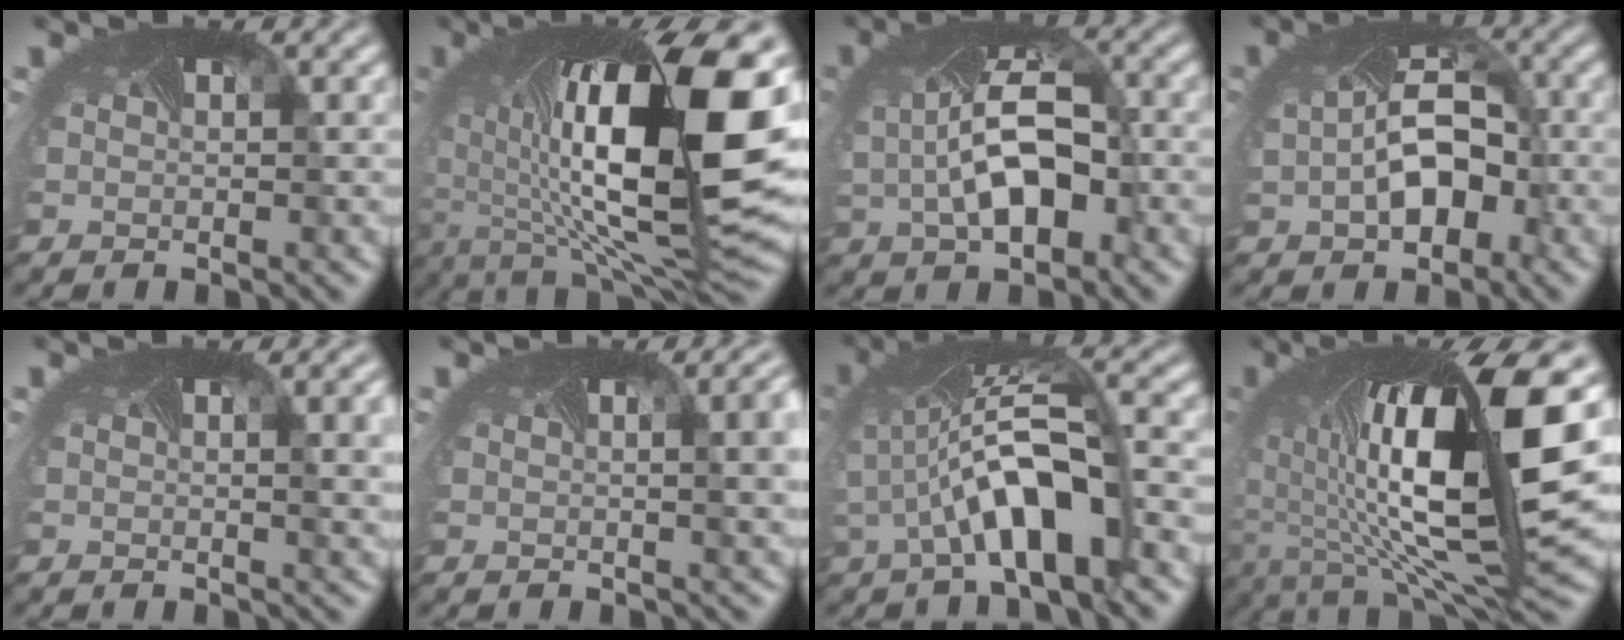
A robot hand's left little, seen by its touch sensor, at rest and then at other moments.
{"total": 16.7, "force": [0.6, 7.3, 15.1], "torque": [-0.259, -0.022, 0.025]}
{"total": 6.3, "force": [-0.8, 3.6, 5.1], "torque": [-0.125, -0.007, -0.010]}
{"total": 5.7, "force": [-0.8, 3.8, 4.2], "torque": [-0.106, -0.015, -0.006]}
{"total": 4.9, "force": [1.2, 1.8, 4.4], "torque": [-0.048, 0.000, 0.017]}
{"total": 6.7, "force": [1.5, 2.9, 5.8], "torque": [-0.060, 0.010, 0.017]}
{"total": 5.5, "force": [-2.0, 1.6, 4.9], "torque": [-0.123, -0.005, -0.030]}
{"total": 14.4, "force": [1.0, 4.7, 13.6], "torque": [-0.241, -0.019, 0.025]}